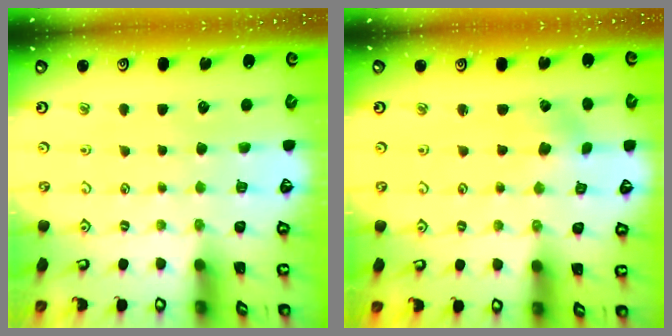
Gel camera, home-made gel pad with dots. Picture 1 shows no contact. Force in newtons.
{"total": 2.9, "press": 2.9, "slide": 0.4}